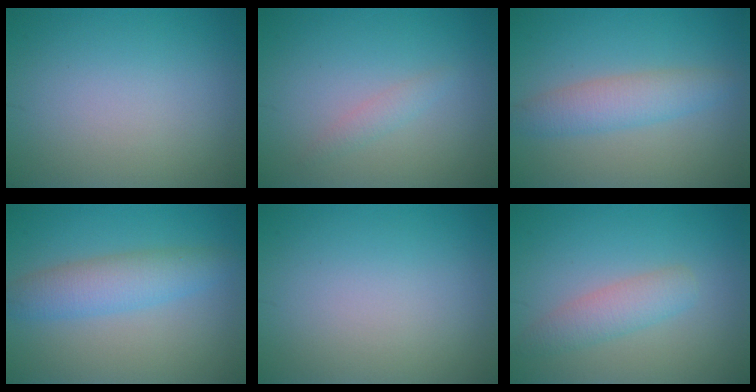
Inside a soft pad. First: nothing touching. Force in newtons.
{"total": 1.1, "press": 1.1, "slide": 0.0}
{"total": 3.4, "press": 3.4, "slide": 0.1}
{"total": 4.0, "press": 4.0, "slide": 0.1}
{"total": 0.0}
{"total": 2.7, "press": 2.7, "slide": 0.1}